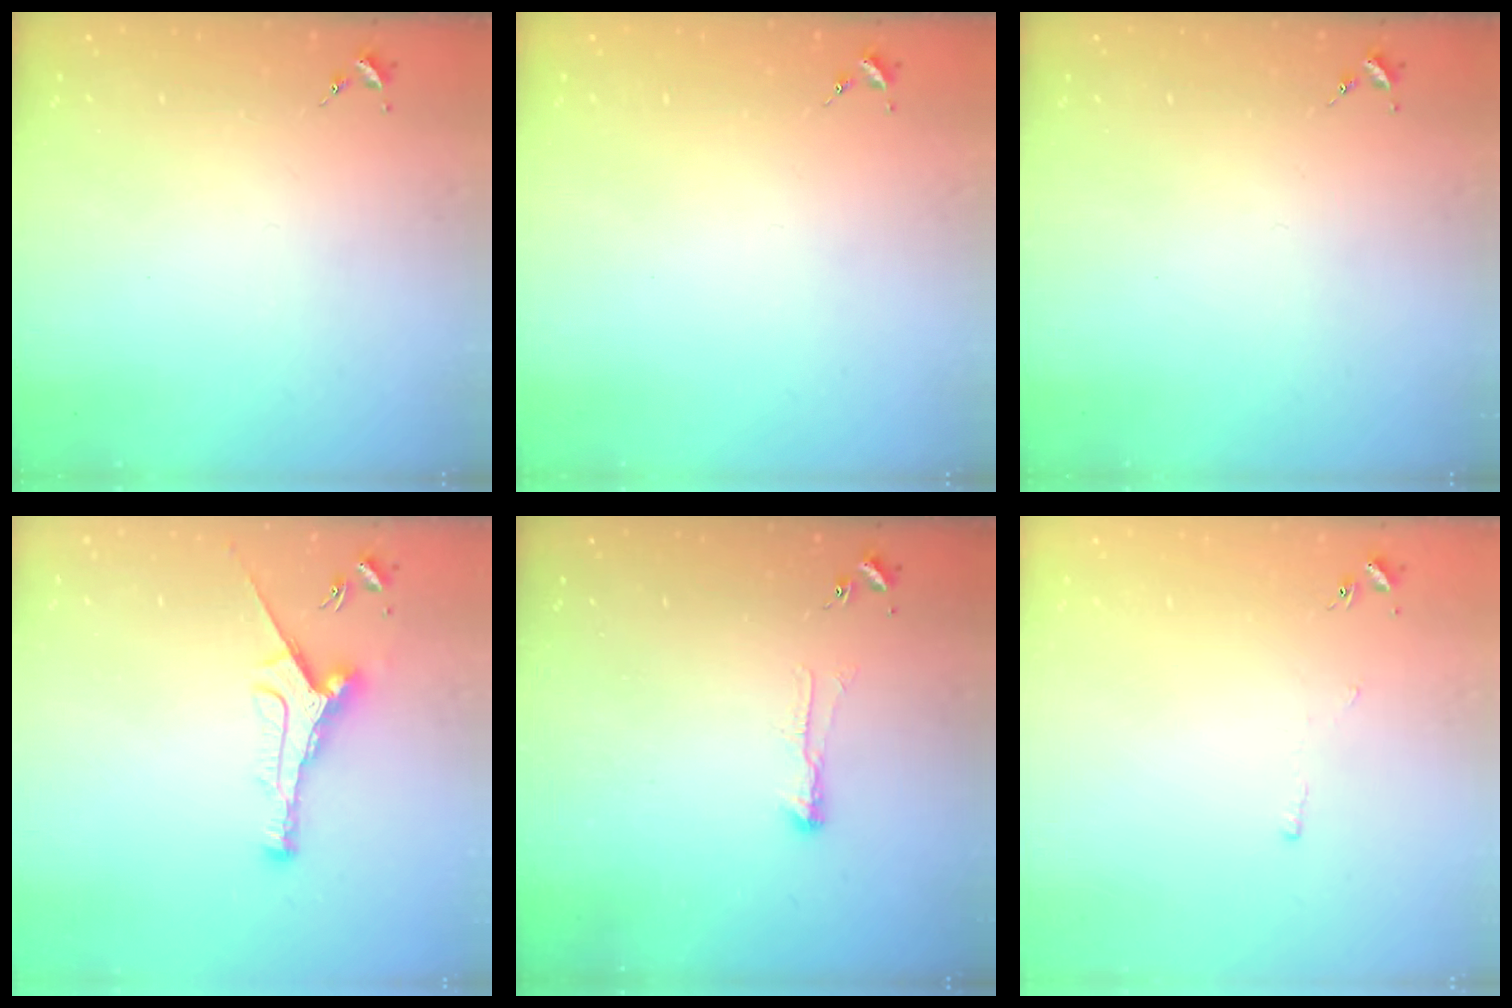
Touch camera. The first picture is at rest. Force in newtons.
{"total": 0.0}
{"total": 0.0}
{"total": 9.9, "press": 9.9, "slide": 0.5}
{"total": 4.6, "press": 4.5, "slide": 0.7}
{"total": 2.3, "press": 2.3, "slide": 0.4}